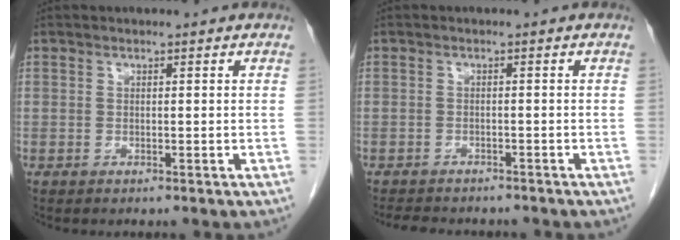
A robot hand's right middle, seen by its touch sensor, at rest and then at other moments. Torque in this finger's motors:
{"motor_torque": [0.03, -0.02, 0.00, 0.00]}